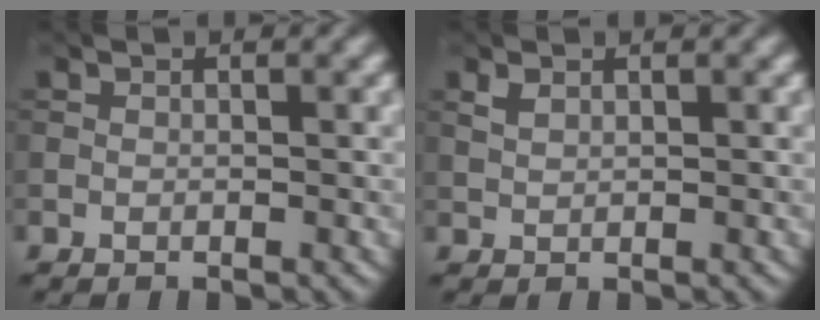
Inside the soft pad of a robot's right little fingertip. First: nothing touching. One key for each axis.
{"total": 0.9, "fx": 0.5, "fy": 0.5, "fz": 0.5, "tx": -0.014, "ty": 0.000, "tz": 0.011}